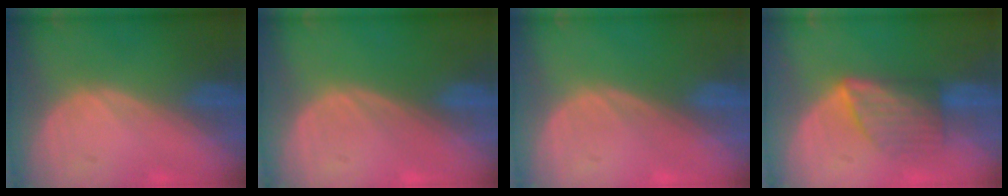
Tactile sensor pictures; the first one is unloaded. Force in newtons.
{"total": 0.0}
{"total": 0.0}
{"total": 5.9, "press": 5.7, "slide": 1.5}